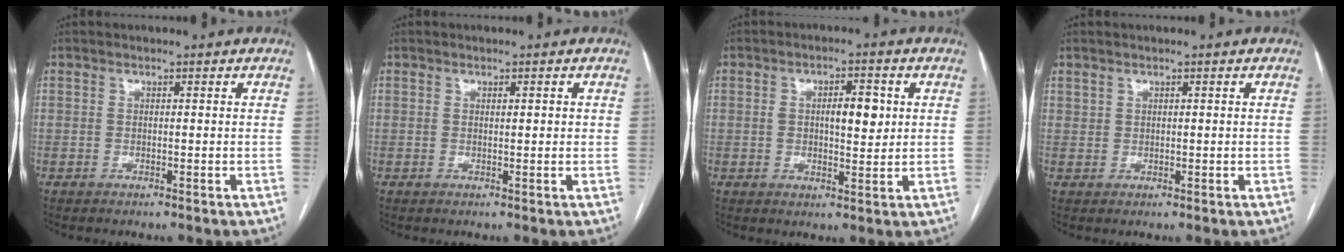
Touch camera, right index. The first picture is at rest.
{"total": 1.2, "force": [0.3, 0.3, 1.1], "torque": [-0.016, 0.003, 0.004]}
{"total": 5.6, "force": [1.1, 2.2, 5.0], "torque": [-0.081, 0.007, 0.021]}
{"total": 0.9, "force": [0.8, 0.5, 0.0], "torque": [0.001, 0.000, 0.016]}